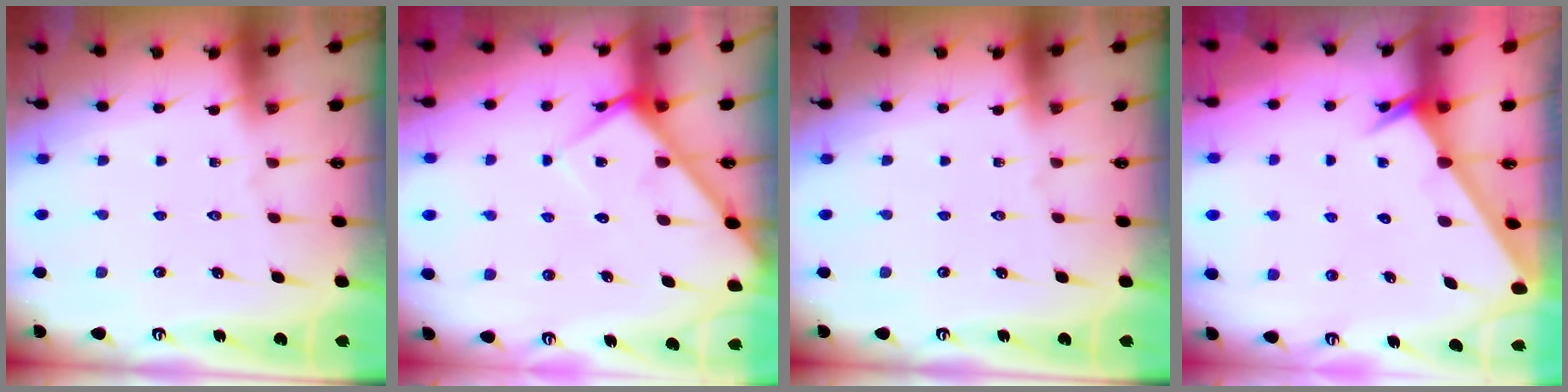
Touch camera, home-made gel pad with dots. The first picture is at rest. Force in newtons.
{"total": 6.4, "press": 6.4, "slide": 0.7}
{"total": 0.0}
{"total": 2.5, "press": 2.5, "slide": 0.1}